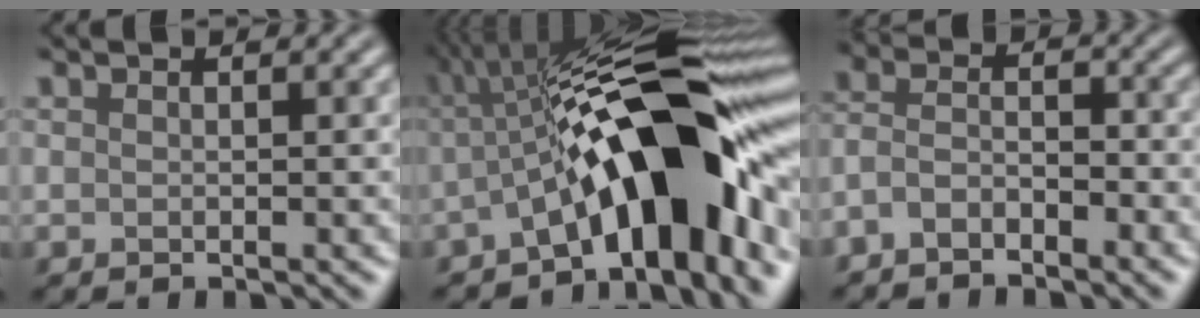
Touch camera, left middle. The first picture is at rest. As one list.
[{"total": 12.4, "force": [-3.1, 3.5, 11.5], "torque": [-0.168, 0.018, -0.033]}, {"total": 3.5, "force": [-3.5, -0.2, 0.0], "torque": [-0.031, -0.009, -0.042]}]